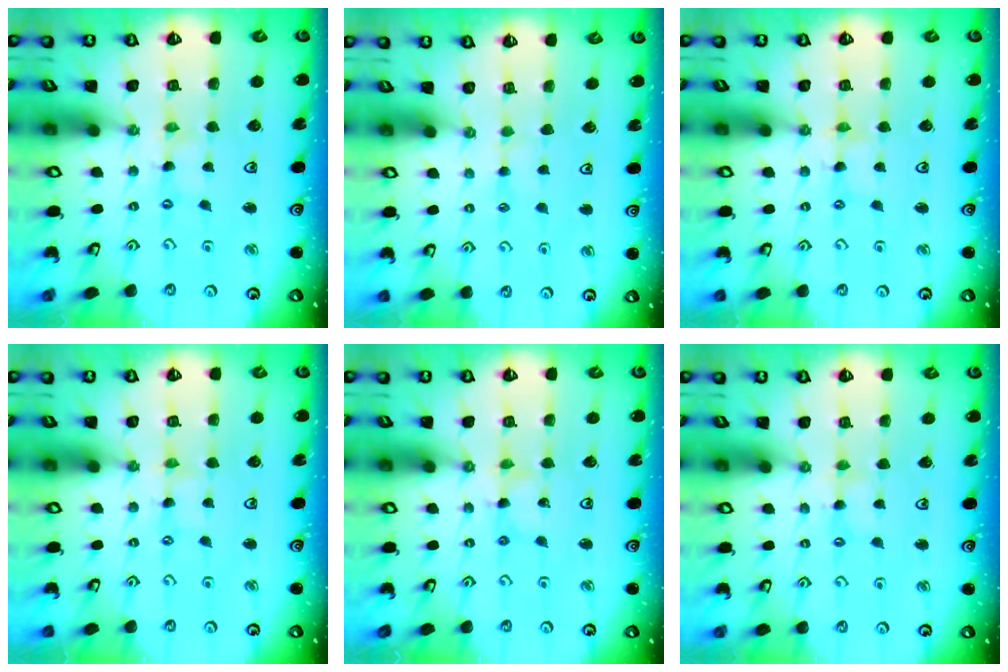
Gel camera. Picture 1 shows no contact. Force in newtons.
{"total": 1.9, "press": 1.8, "slide": 0.3}
{"total": 1.5, "press": 1.4, "slide": 0.3}
{"total": 0.9, "press": 0.9, "slide": 0.3}
{"total": 1.8, "press": 1.8, "slide": 0.2}
{"total": 2.4, "press": 2.4, "slide": 0.4}